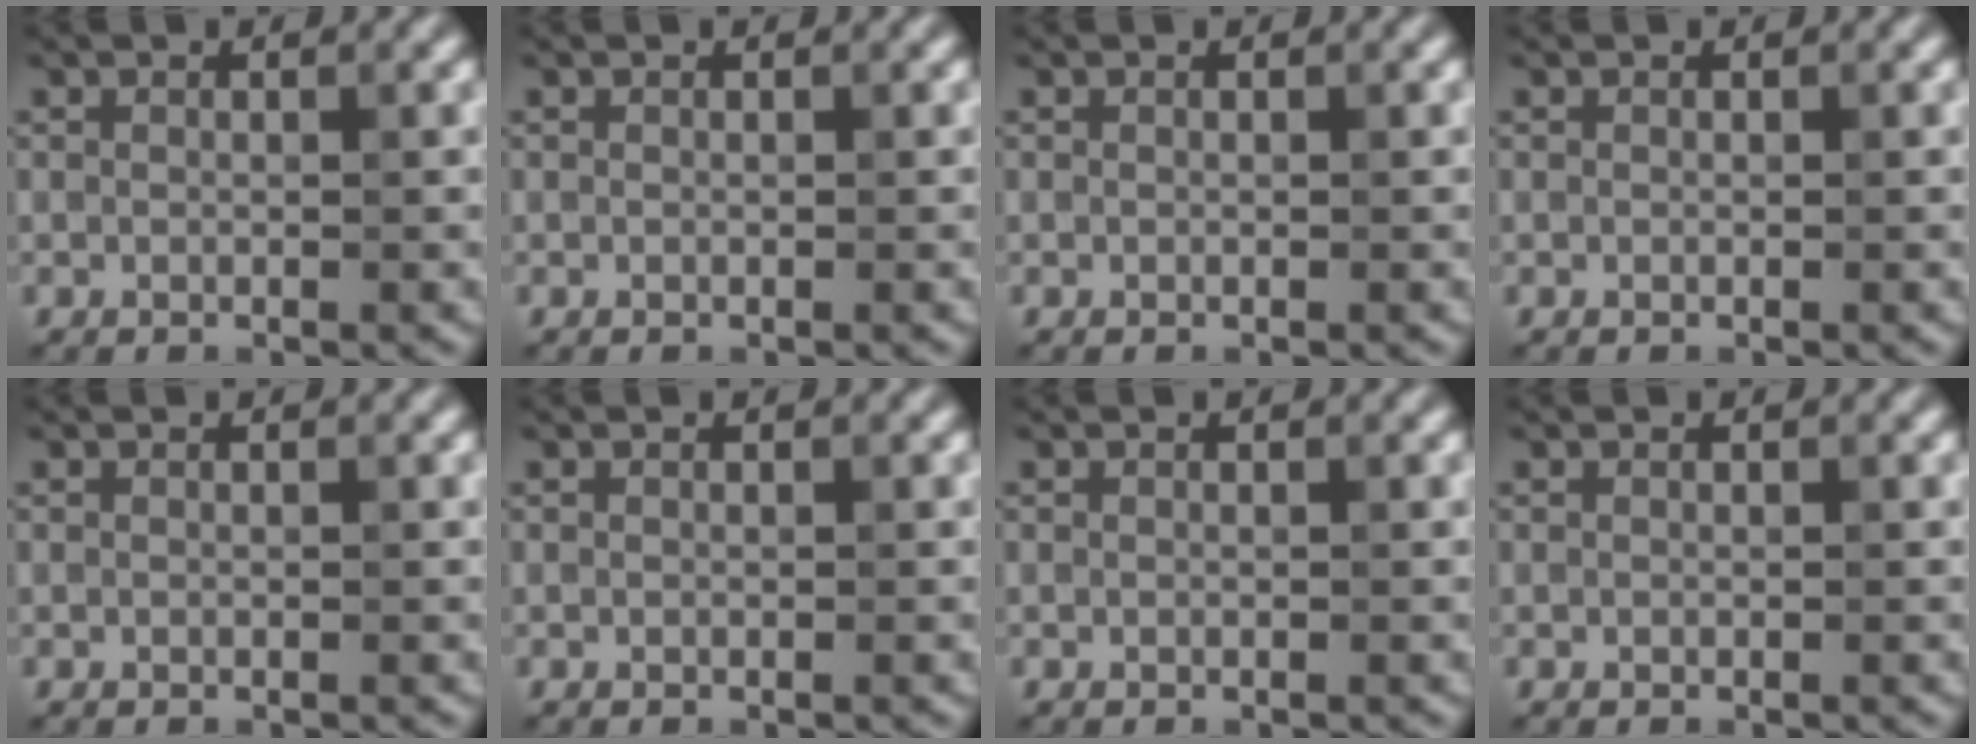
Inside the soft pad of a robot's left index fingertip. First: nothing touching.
{"total": 0.0}
{"total": 0.0}
{"total": 0.0}
{"total": 0.0}
{"total": 0.0}
{"total": 0.0}
{"total": 0.0}